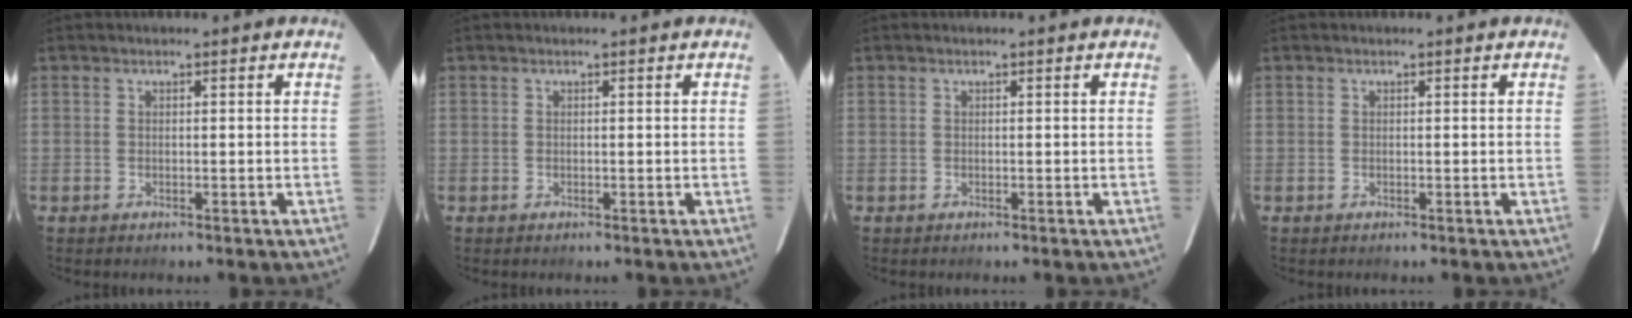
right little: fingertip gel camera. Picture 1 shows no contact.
{"total": 0.0}
{"total": 0.0}
{"total": 0.0}